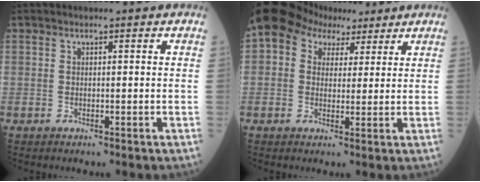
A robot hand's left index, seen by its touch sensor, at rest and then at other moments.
{"total": 13.2, "force": [7.6, 9.4, 5.1], "torque": [-0.125, 0.071, 0.135]}